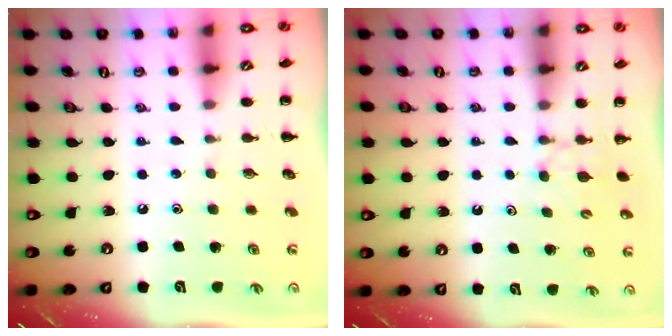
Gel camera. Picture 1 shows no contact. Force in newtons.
{"total": 2.6, "press": 2.4, "slide": 1.1}